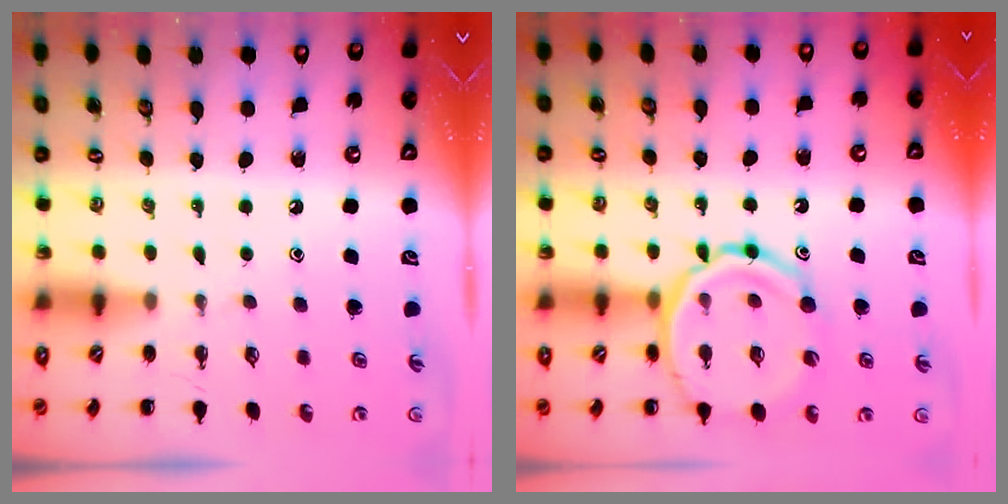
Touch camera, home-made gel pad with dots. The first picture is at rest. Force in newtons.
{"total": 15.1, "press": 14.8, "slide": 2.7}